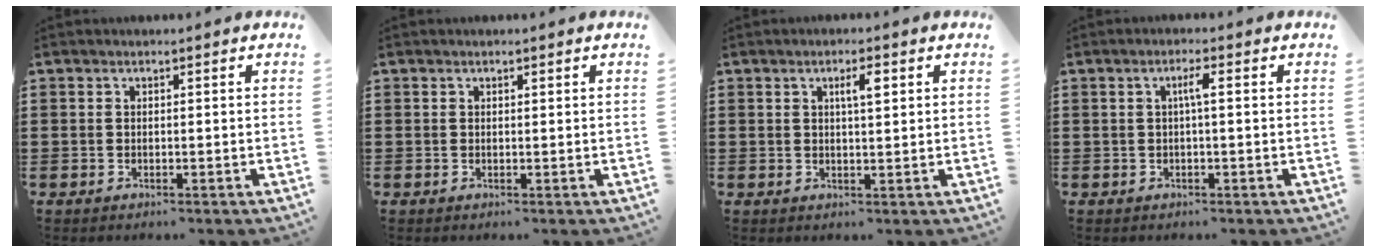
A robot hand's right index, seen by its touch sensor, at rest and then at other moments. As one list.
[{"total": 0.0}, {"total": 2.9, "force": [1.0, 0.5, 2.7], "torque": [-0.046, 0.003, 0.012]}, {"total": 2.2, "force": [0.0, 0.1, 2.2], "torque": [-0.042, 0.001, -0.002]}]